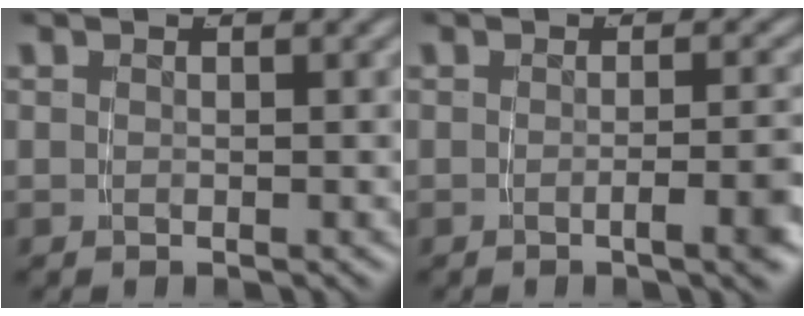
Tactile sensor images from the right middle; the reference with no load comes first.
{"total": 2.7, "force": [-1.5, -0.4, 2.3], "torque": [-0.026, 0.005, -0.029]}